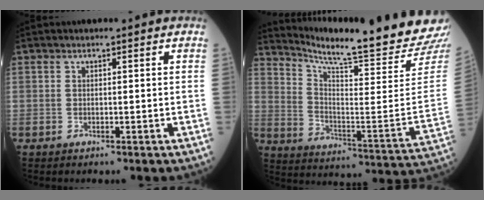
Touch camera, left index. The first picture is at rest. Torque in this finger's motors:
{"motor_torque": [-0.03, -0.51, 0.11, 0.04]}